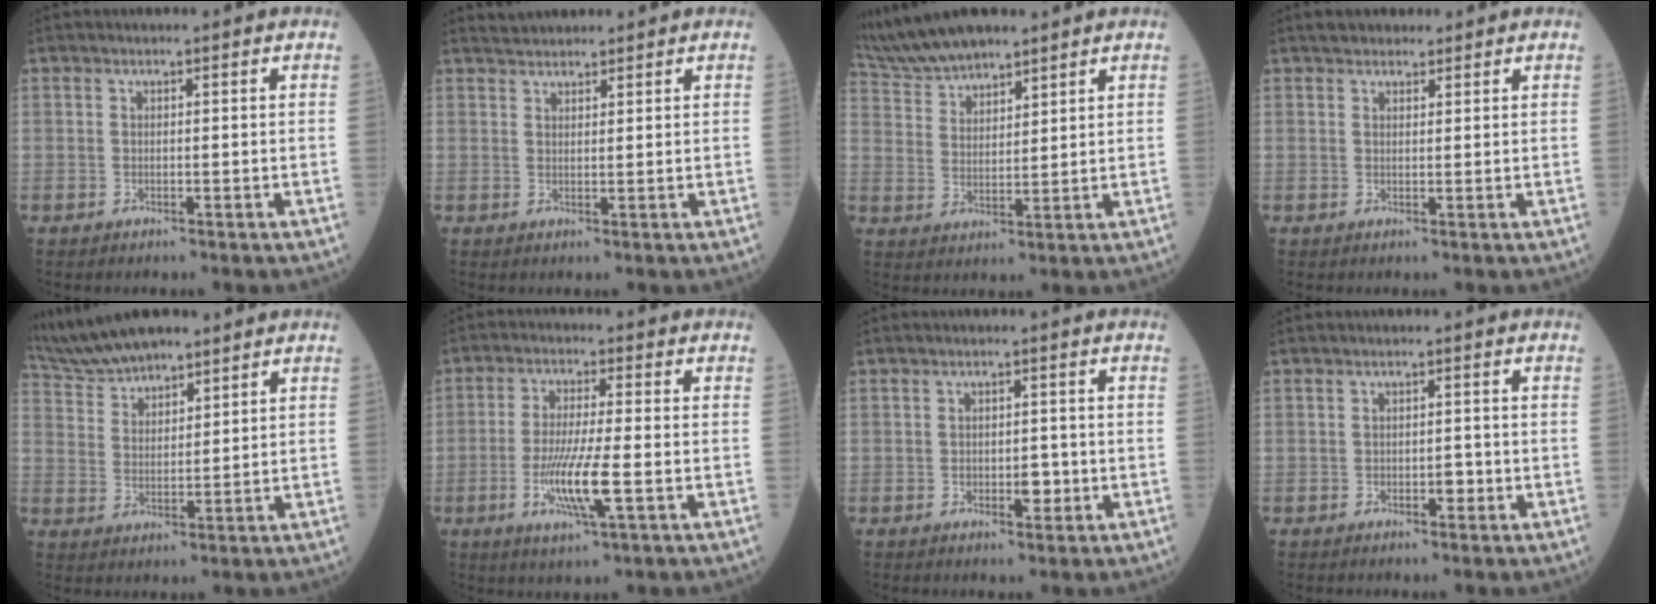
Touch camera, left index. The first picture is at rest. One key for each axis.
{"total": 2.7, "fx": 2.6, "fy": 0.6, "fz": 0.2, "tx": -0.011, "ty": 0.022, "tz": 0.048}
{"total": 9.7, "fx": 8.7, "fy": 1.9, "fz": 3.8, "tx": -0.089, "ty": 0.023, "tz": 0.175}
{"total": 3.1, "fx": 2.6, "fy": 1.4, "fz": 1.0, "tx": -0.013, "ty": 0.020, "tz": 0.038}
{"total": 8.9, "fx": 7.9, "fy": 2.1, "fz": 3.4, "tx": -0.082, "ty": 0.027, "tz": 0.160}
{"total": 8.7, "fx": -2.5, "fy": 0.6, "fz": 8.3, "tx": -0.165, "ty": -0.015, "tz": -0.047}
{"total": 3.0, "fx": -0.8, "fy": 1.6, "fz": 2.3, "tx": -0.032, "ty": 0.004, "tz": -0.007}
{"total": 1.9, "fx": -0.7, "fy": 0.9, "fz": 1.5, "tx": -0.020, "ty": 0.004, "tz": -0.009}